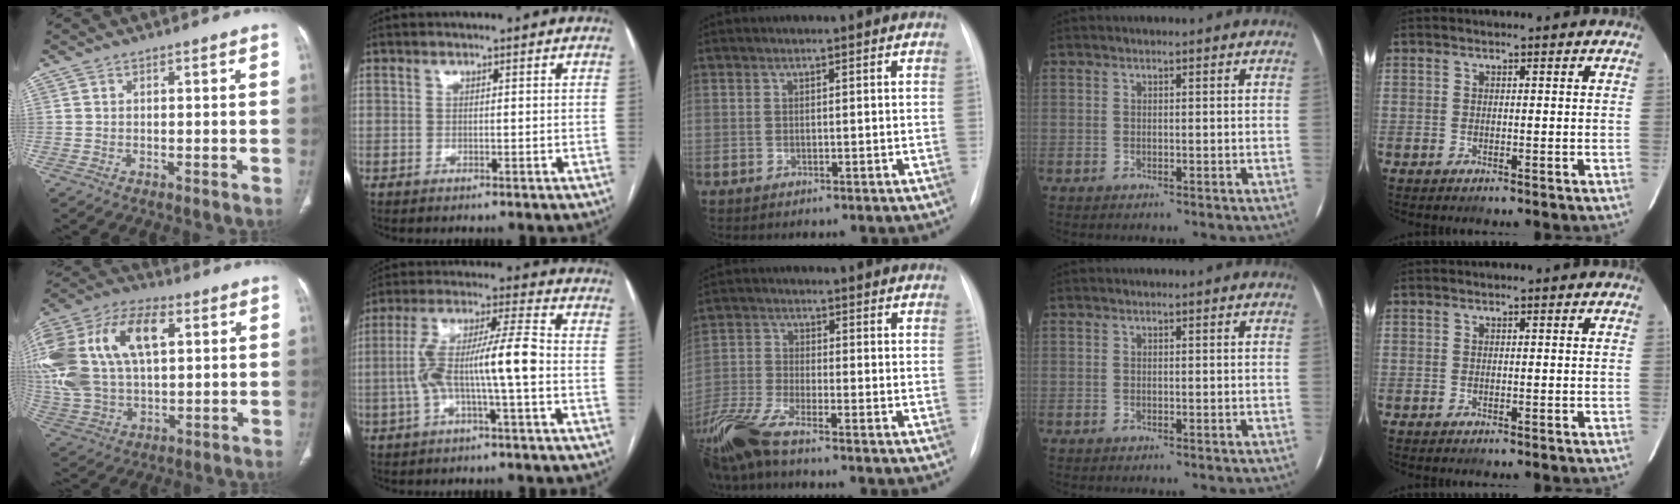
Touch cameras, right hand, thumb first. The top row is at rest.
{"thumb": {"total": 26.9, "force": [6.6, 15.6, 20.9], "torque": [-0.475, 0.030, 0.124]}, "index": {"total": 11.0, "force": [-1.9, 0.6, 10.8], "torque": [-0.208, 0.030, -0.037]}, "middle": {"total": 8.3, "force": [-6.7, 0.5, 4.9], "torque": [-0.118, -0.026, -0.136]}}